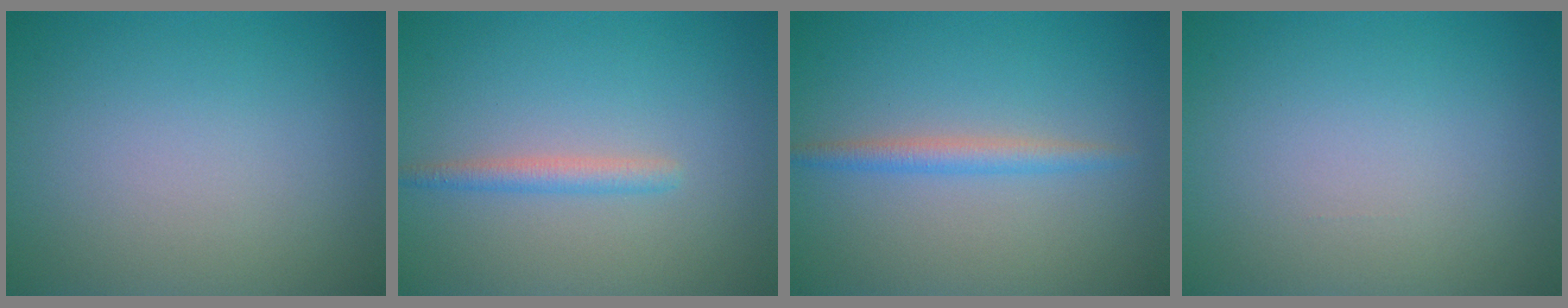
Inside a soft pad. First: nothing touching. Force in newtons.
{"total": 1.6, "press": 1.6, "slide": 0.1}
{"total": 1.9, "press": 1.9, "slide": 0.2}
{"total": 0.0}